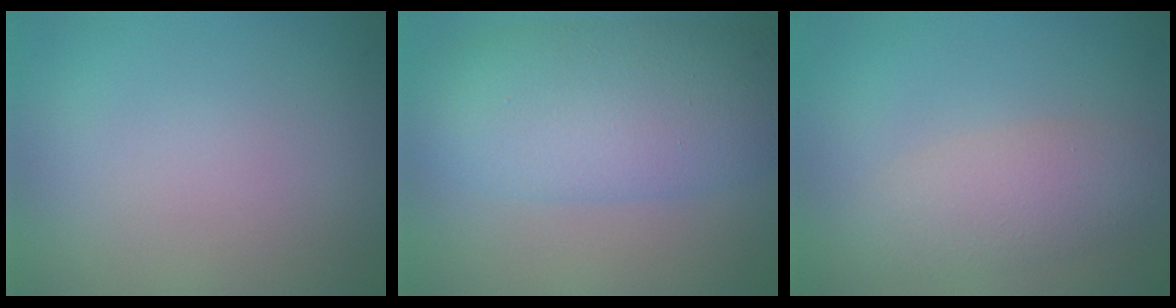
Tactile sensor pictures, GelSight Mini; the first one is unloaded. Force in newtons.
{"total": 7.8, "press": 7.8, "slide": 0.3}
{"total": 3.0, "press": 3.0, "slide": 0.2}